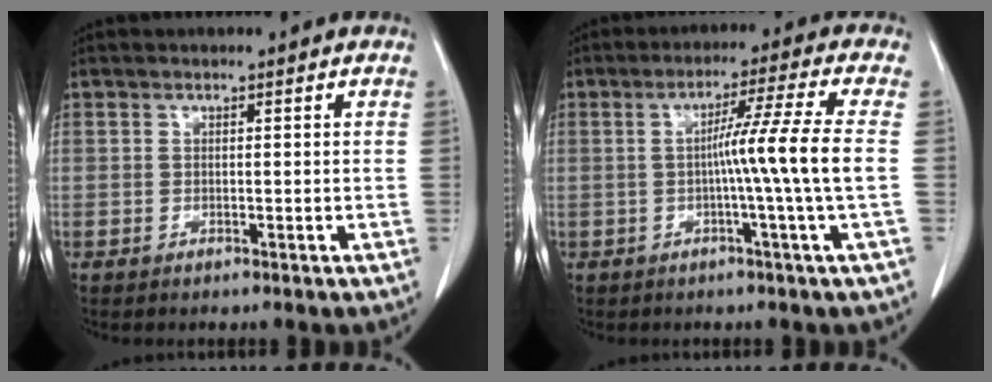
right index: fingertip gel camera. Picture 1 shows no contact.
{"total": 8.7, "force": [-0.8, -2.6, 8.2], "torque": [-0.133, 0.003, -0.010]}